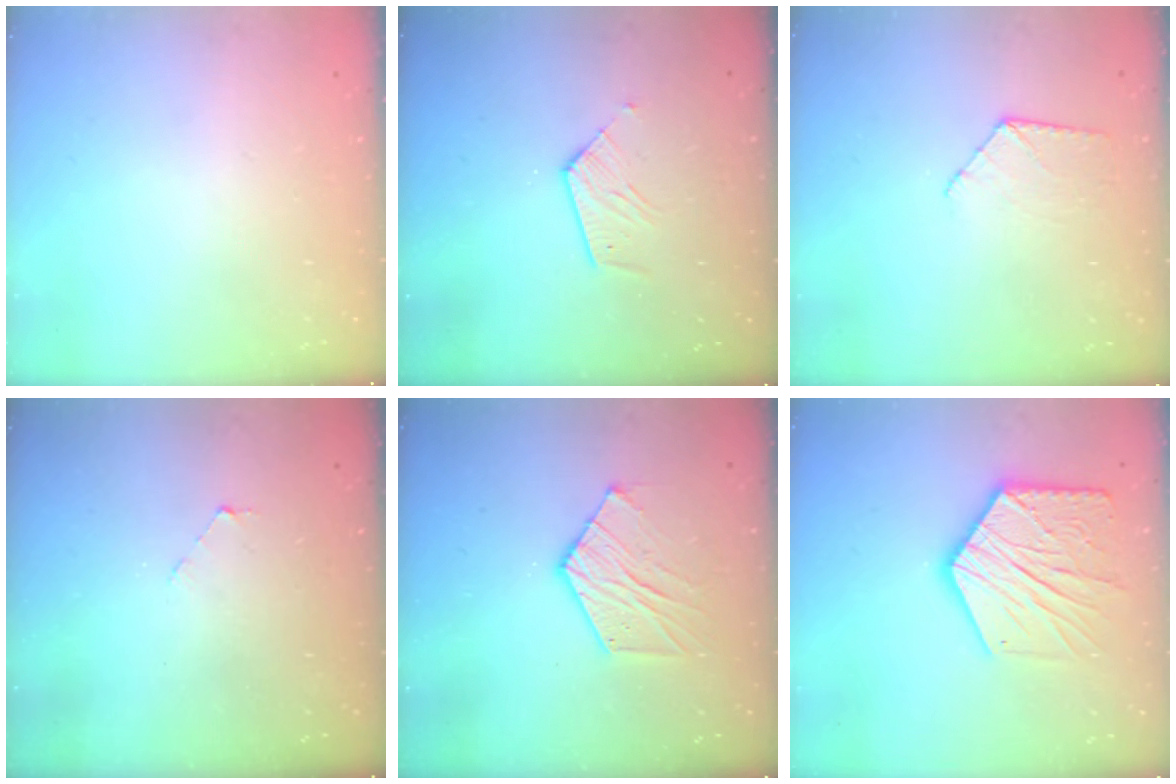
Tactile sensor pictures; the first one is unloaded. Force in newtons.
{"total": 7.2, "press": 7.2, "slide": 0.3}
{"total": 6.4, "press": 6.4, "slide": 0.6}
{"total": 2.8, "press": 2.8, "slide": 0.2}
{"total": 9.6, "press": 9.6, "slide": 0.5}
{"total": 18.2, "press": 18.2, "slide": 1.5}